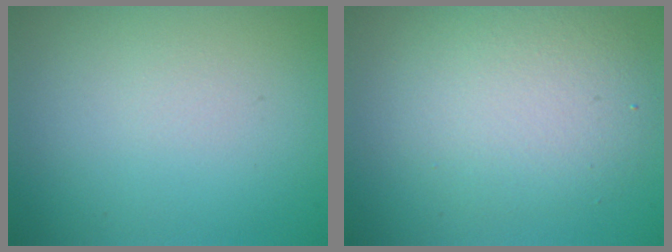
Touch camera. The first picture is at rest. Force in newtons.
{"total": 4.6, "press": 4.6, "slide": 0.2}